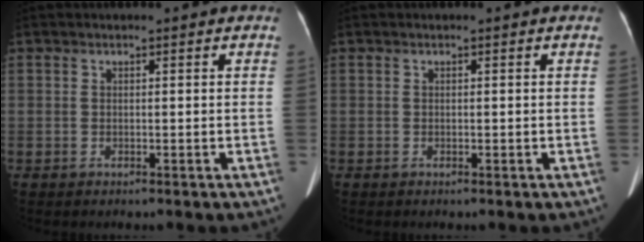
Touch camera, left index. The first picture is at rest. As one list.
[{"total": 0.0}]